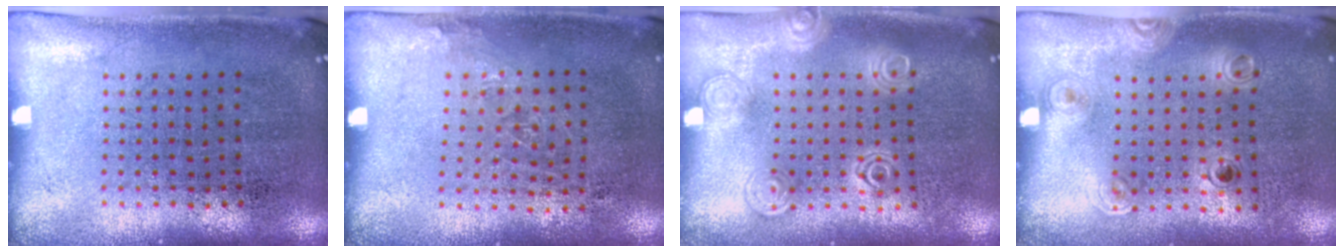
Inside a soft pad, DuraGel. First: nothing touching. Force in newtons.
{"total": 0.9, "press": 0.7, "slide": 0.6}
{"total": 1.2, "press": 1.2, "slide": 0.1}
{"total": 1.1, "press": 0.8, "slide": 0.7}